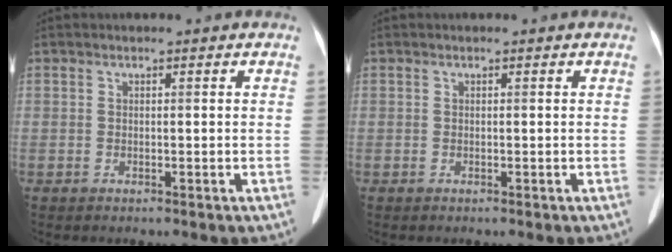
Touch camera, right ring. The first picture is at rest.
{"total": 0.0}